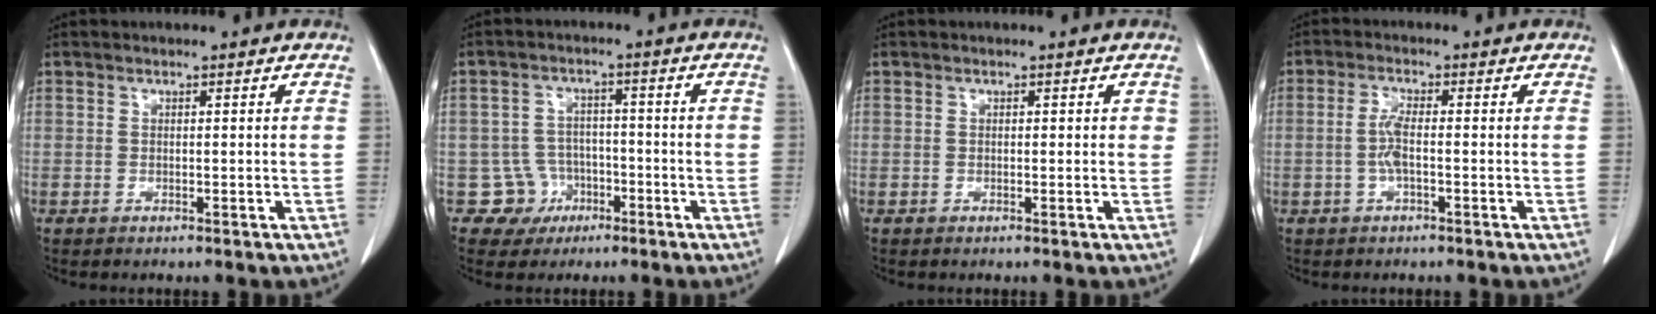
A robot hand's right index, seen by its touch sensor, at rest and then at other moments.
{"total": 5.4, "force": [-2.2, 4.9, -0.4], "torque": [0.015, 0.016, -0.031]}
{"total": 0.8, "force": [0.3, 0.5, 0.5], "torque": [-0.003, 0.002, 0.002]}
{"total": 3.1, "force": [-0.5, 0.5, 3.0], "torque": [-0.066, 0.003, -0.010]}